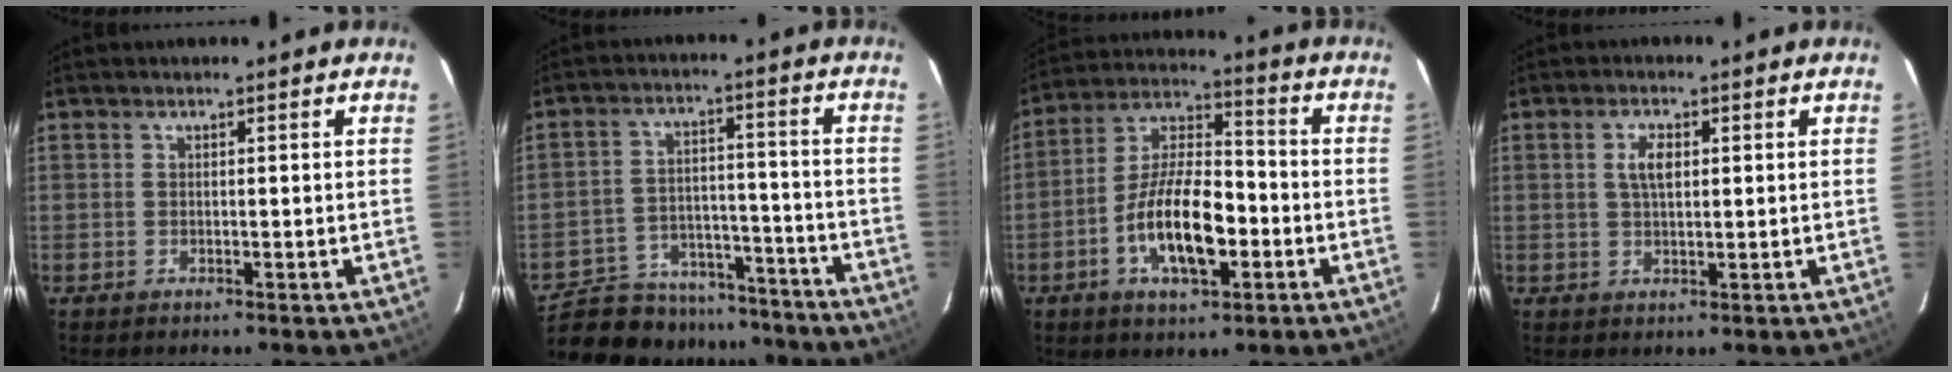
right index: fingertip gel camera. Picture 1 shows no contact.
{"total": 21.0, "force": [-18.2, 8.6, 6.2], "torque": [-0.146, 0.030, -0.247]}
{"total": 14.4, "force": [-4.6, 6.0, 12.2], "torque": [-0.237, 0.007, -0.081]}
{"total": 3.7, "force": [0.9, 1.7, 3.1], "torque": [-0.060, 0.006, 0.019]}